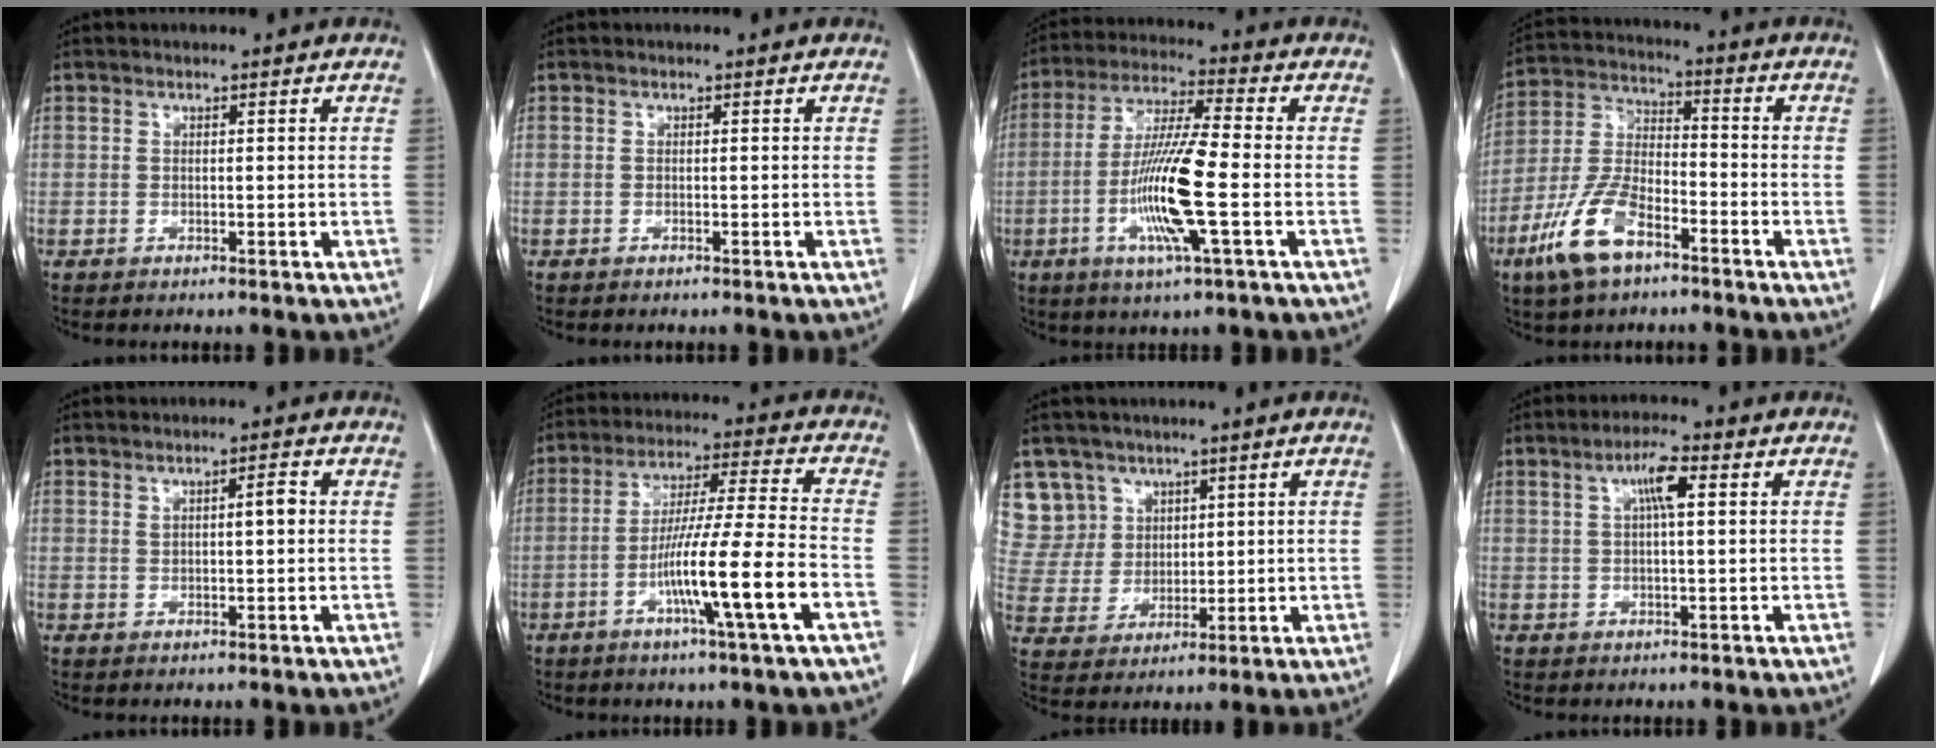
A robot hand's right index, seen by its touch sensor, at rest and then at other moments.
{"total": 0.0}
{"total": 12.7, "force": [-3.1, 0.3, 12.3], "torque": [-0.245, -0.011, -0.064]}
{"total": 11.5, "force": [-6.7, 4.7, 8.2], "torque": [-0.187, 0.000, -0.129]}
{"total": 2.4, "force": [0.6, 0.5, 2.3], "torque": [-0.036, 0.004, 0.010]}
{"total": 13.3, "force": [-4.9, -1.1, 12.3], "torque": [-0.217, -0.007, -0.088]}
{"total": 8.6, "force": [5.3, 6.8, -0.3], "torque": [0.004, 0.019, 0.119]}
{"total": 4.3, "force": [1.3, 0.5, 4.1], "torque": [-0.076, 0.008, 0.023]}